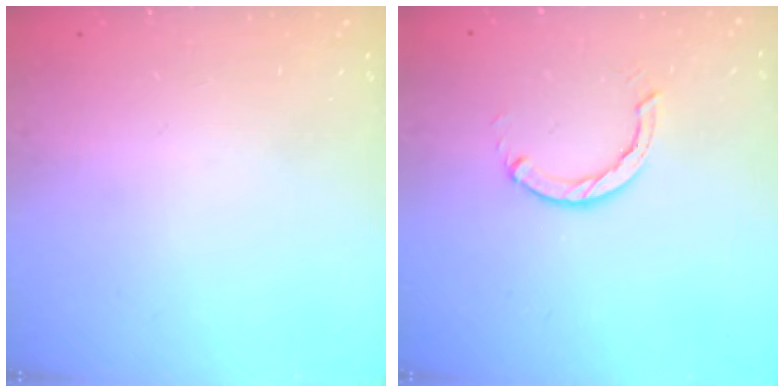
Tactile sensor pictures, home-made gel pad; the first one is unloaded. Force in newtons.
{"total": 2.9, "press": 2.9, "slide": 0.4}